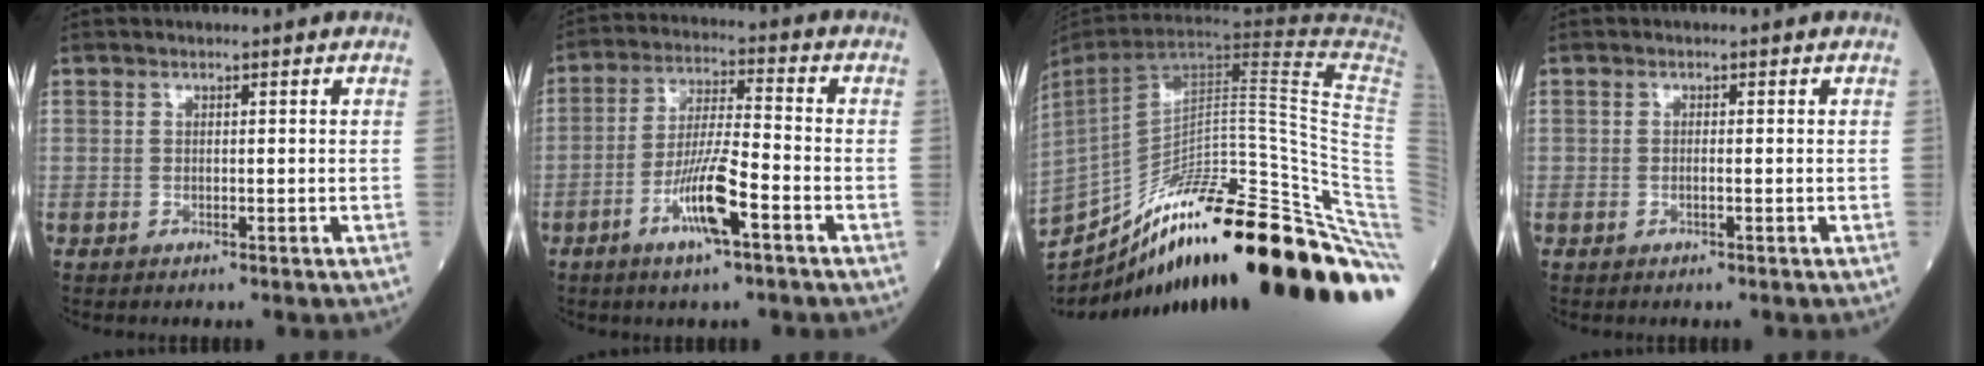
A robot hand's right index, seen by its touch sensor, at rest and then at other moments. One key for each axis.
{"total": 9.4, "fx": -4.4, "fy": 0.8, "fz": 8.3, "tx": -0.160, "ty": -0.003, "tz": -0.083}
{"total": 39.7, "fx": -24.4, "fy": 4.3, "fz": 31.1, "tx": -0.407, "ty": -0.016, "tz": -0.356}
{"total": 0.6, "fx": -0.3, "fy": 0.1, "fz": 0.5, "tx": -0.010, "ty": 0.001, "tz": -0.006}